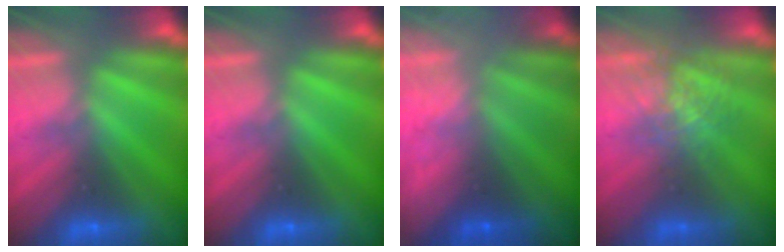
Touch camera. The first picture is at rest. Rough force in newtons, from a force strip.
{"total": 0.0}
{"total": 7.2}
{"total": 2.7}